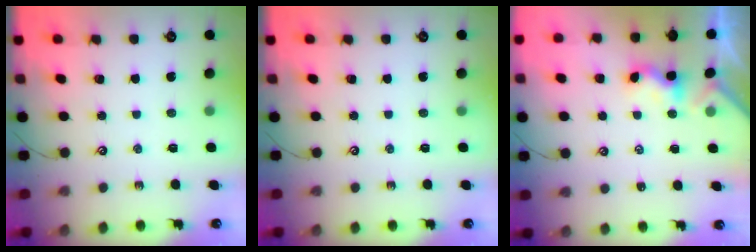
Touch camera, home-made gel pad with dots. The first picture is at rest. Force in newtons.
{"total": 0.0}
{"total": 1.7, "press": 1.6, "slide": 0.5}